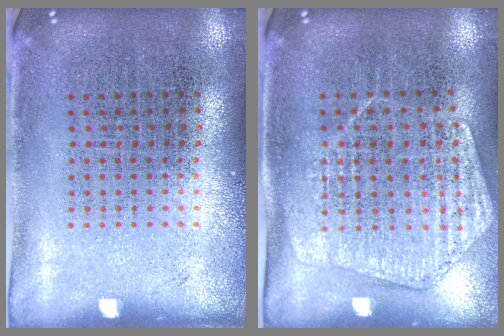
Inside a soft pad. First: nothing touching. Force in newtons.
{"total": 1.4, "press": 1.4, "slide": 0.2}